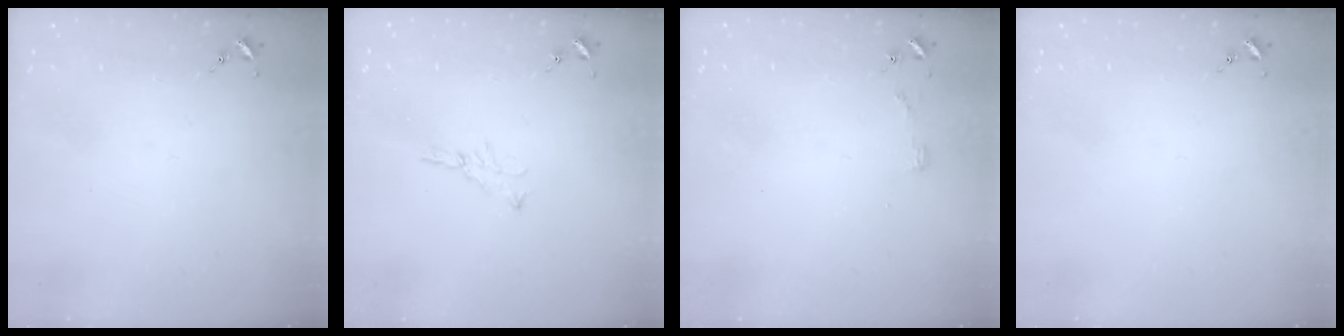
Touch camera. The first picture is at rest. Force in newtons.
{"total": 4.9, "press": 4.8, "slide": 0.5}
{"total": 2.8, "press": 2.8, "slide": 0.2}
{"total": 0.0}